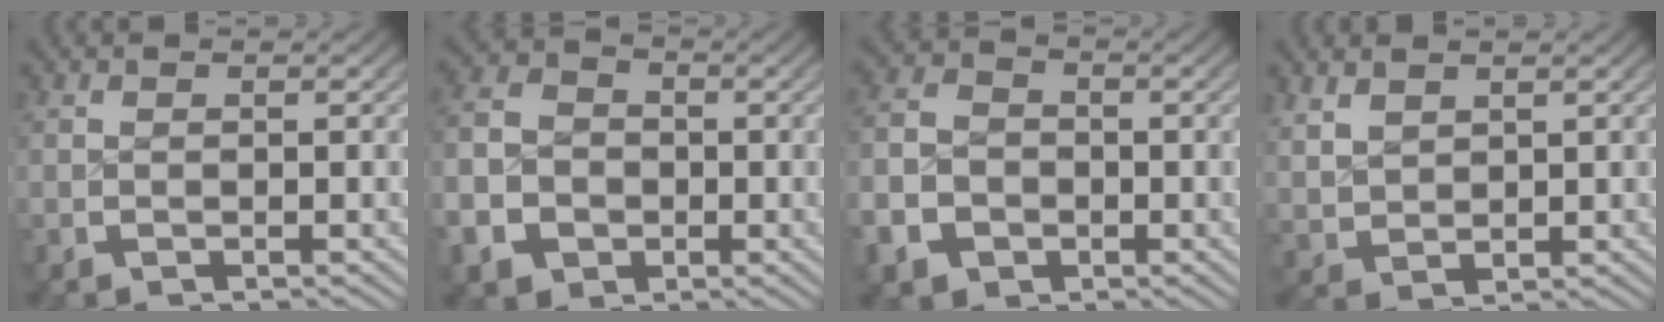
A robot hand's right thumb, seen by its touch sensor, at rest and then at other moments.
{"total": 10.3, "force": [-1.9, 8.9, 4.7], "torque": [-0.117, -0.036, -0.027]}
{"total": 8.4, "force": [-2.2, 7.2, 3.8], "torque": [-0.096, -0.032, -0.029]}
{"total": 2.5, "force": [1.6, 1.6, 1.2], "torque": [-0.026, -0.007, 0.045]}